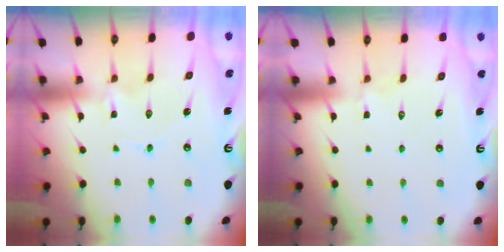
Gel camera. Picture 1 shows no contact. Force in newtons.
{"total": 2.7, "press": 2.6, "slide": 0.5}